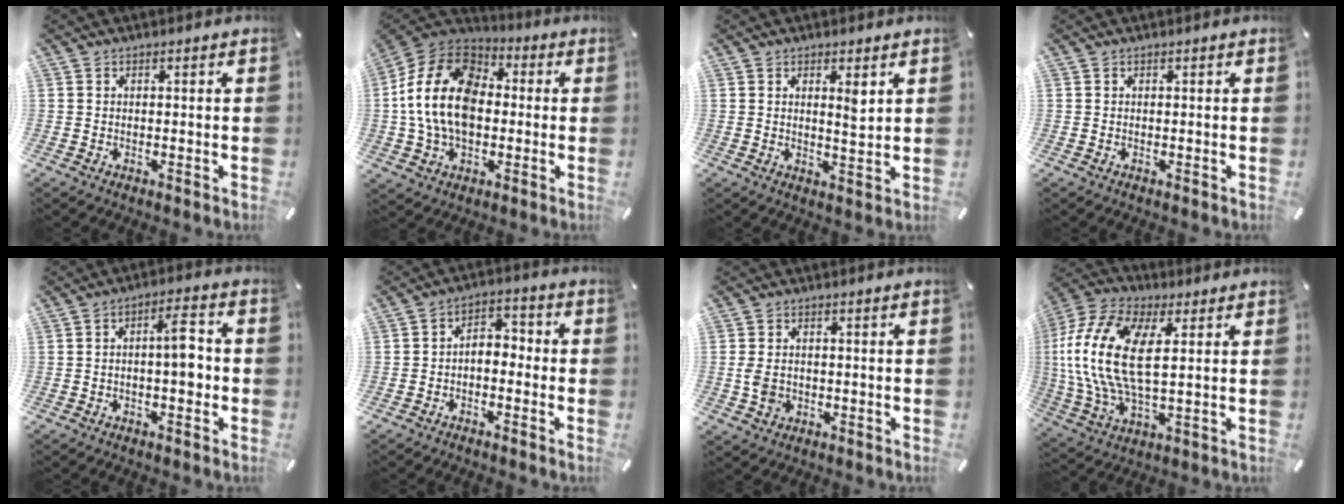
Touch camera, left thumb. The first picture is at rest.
{"total": 17.3, "force": [-1.2, 13.0, 11.4], "torque": [-0.255, 0.022, -0.026]}
{"total": 3.6, "force": [1.9, 0.6, 3.0], "torque": [-0.050, -0.011, 0.027]}
{"total": 0.0}
{"total": 7.7, "force": [-0.9, 3.2, 7.0], "torque": [-0.097, 0.013, -0.020]}
{"total": 3.9, "force": [-2.6, 2.4, 1.6], "torque": [-0.027, 0.014, -0.054]}
{"total": 3.6, "force": [-0.6, 2.9, 2.1], "torque": [-0.042, 0.005, -0.012]}
{"total": 17.3, "force": [3.5, 8.5, 14.7], "torque": [-0.336, -0.007, 0.060]}